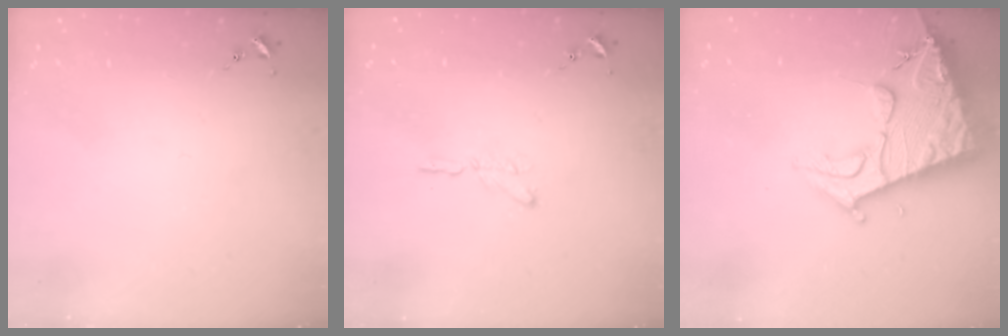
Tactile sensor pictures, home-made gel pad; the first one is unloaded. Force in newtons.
{"total": 2.9, "press": 2.9, "slide": 0.3}
{"total": 16.3, "press": 16.2, "slide": 1.7}